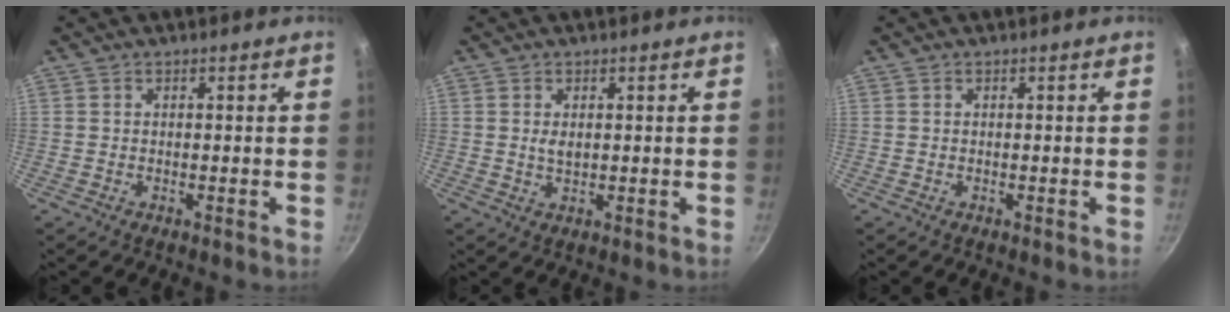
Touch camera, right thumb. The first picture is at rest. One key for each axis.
{"total": 2.2, "fx": 0.4, "fy": 1.3, "fz": 1.8, "tx": -0.031, "ty": -0.003, "tz": 0.010}
{"total": 0.0}